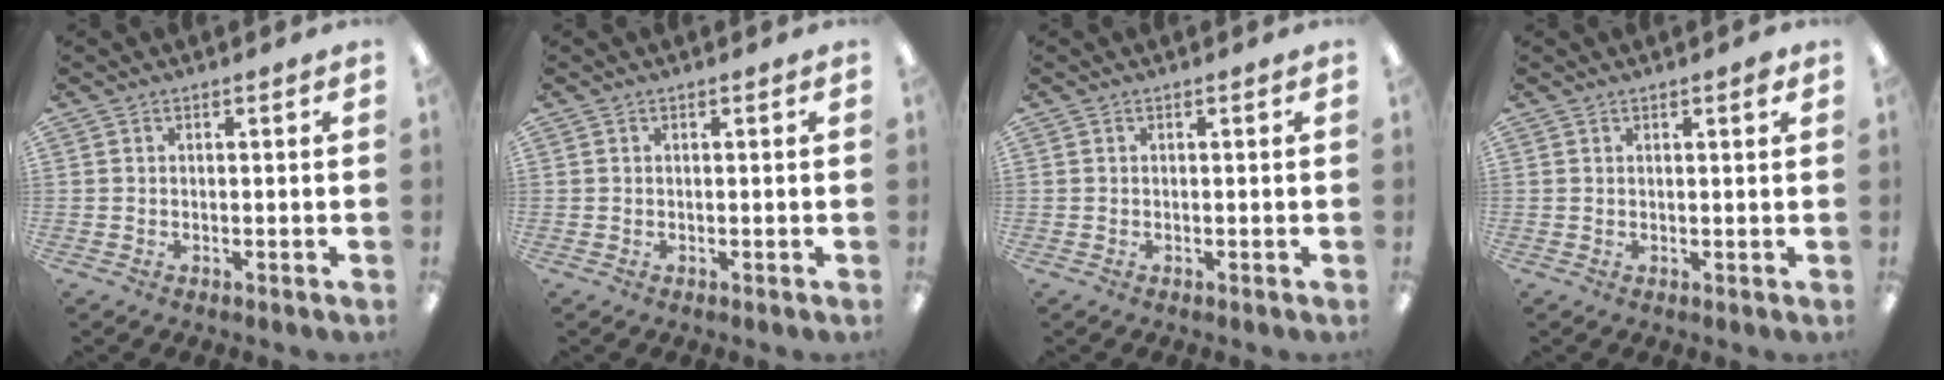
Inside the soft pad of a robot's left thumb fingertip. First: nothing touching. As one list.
[{"total": 0.0}, {"total": 0.0}, {"total": 1.5, "force": [1.2, 0.1, 1.0], "torque": [-0.012, -0.002, 0.018]}]